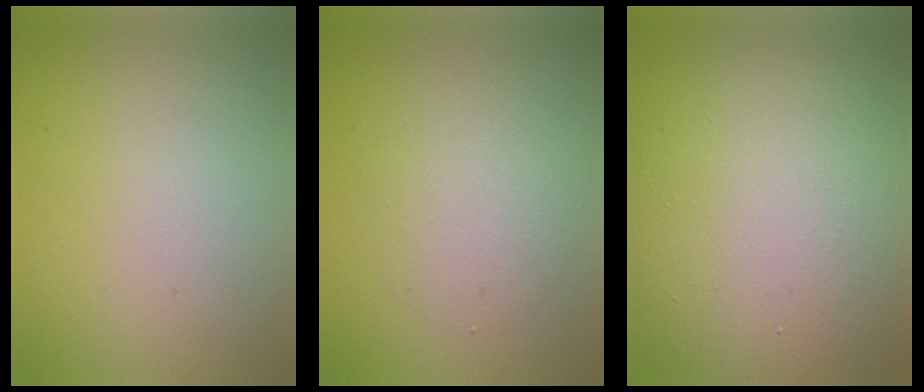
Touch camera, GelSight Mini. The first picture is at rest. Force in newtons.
{"total": 2.2, "press": 2.2, "slide": 0.2}
{"total": 16.3, "press": 16.2, "slide": 1.1}